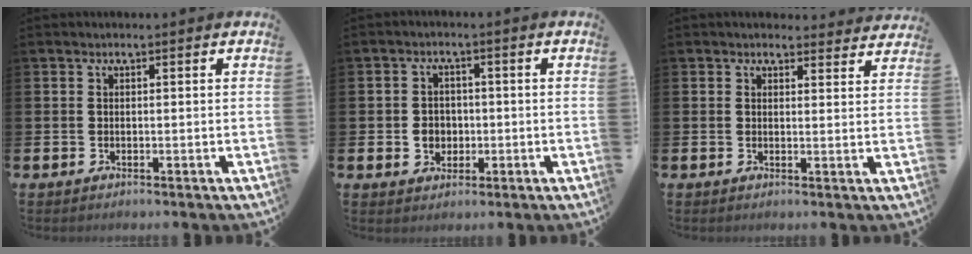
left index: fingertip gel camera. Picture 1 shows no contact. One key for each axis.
{"total": 3.2, "fx": -0.5, "fy": 2.9, "fz": 1.2, "tx": -0.014, "ty": 0.000, "tz": -0.017}
{"total": 2.6, "fx": 2.6, "fy": 0.6, "fz": -0.1, "tx": 0.011, "ty": -0.017, "tz": 0.043}